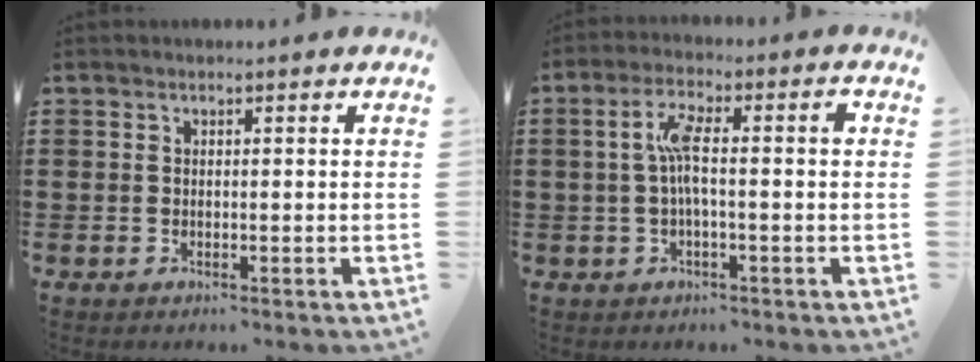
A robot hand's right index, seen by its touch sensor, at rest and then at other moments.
{"total": 6.1, "force": [0.1, 1.1, 6.0], "torque": [-0.118, 0.005, -0.007]}